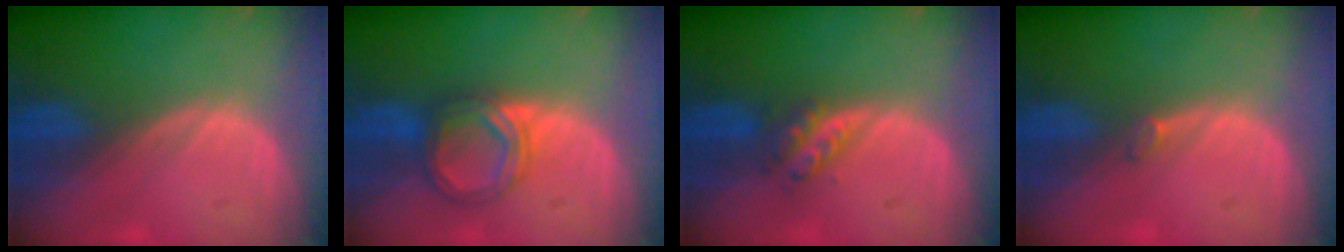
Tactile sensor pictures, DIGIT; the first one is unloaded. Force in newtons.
{"total": 5.7, "press": 5.7, "slide": 0.3}
{"total": 4.1, "press": 3.6, "slide": 2.1}
{"total": 0.8, "press": 0.8, "slide": 0.2}